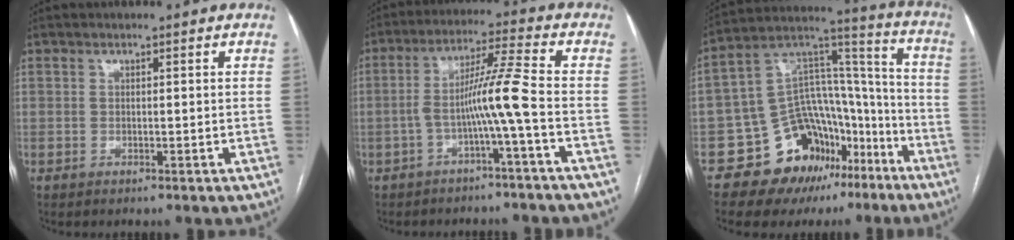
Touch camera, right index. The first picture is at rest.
{"total": 7.3, "force": [-2.3, -1.7, 6.7], "torque": [-0.124, 0.022, -0.041]}
{"total": 17.3, "force": [-10.3, 10.9, 8.7], "torque": [-0.123, 0.076, -0.158]}